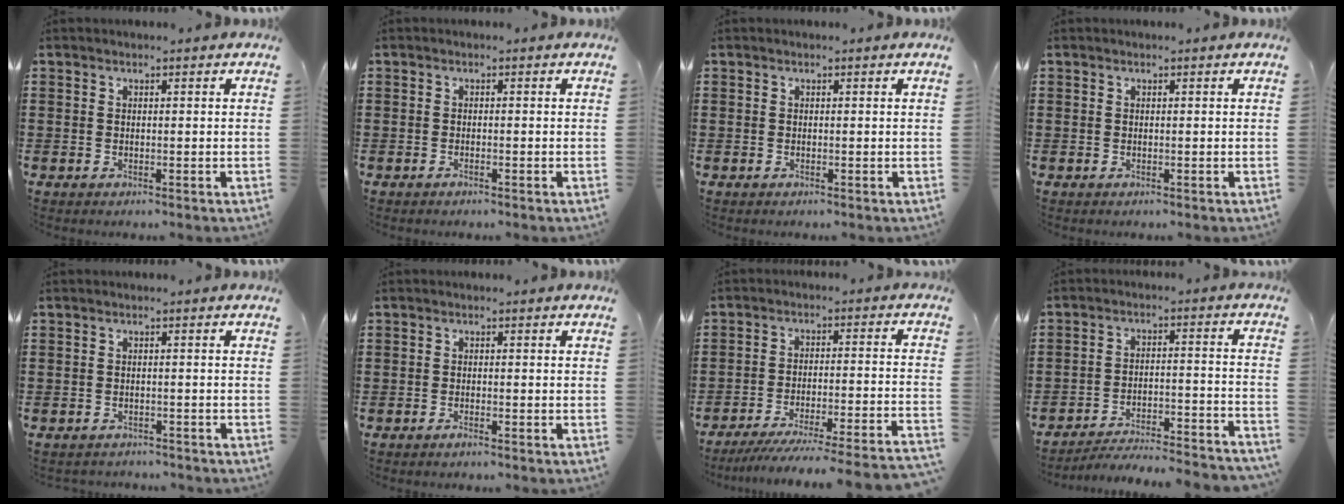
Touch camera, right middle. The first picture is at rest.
{"total": 0.6, "force": [-0.5, 0.0, 0.4], "torque": [-0.009, -0.003, -0.009]}
{"total": 0.0}
{"total": 0.0}
{"total": 1.0, "force": [-1.0, 0.1, 0.0], "torque": [-0.005, -0.001, -0.020]}
{"total": 0.9, "force": [-0.7, 0.0, 0.6], "torque": [-0.013, -0.006, -0.011]}
{"total": 6.5, "force": [-5.8, -0.7, 2.7], "torque": [-0.044, -0.017, -0.116]}
{"total": 4.7, "force": [-4.5, -0.2, 1.4], "torque": [-0.036, -0.013, -0.094]}